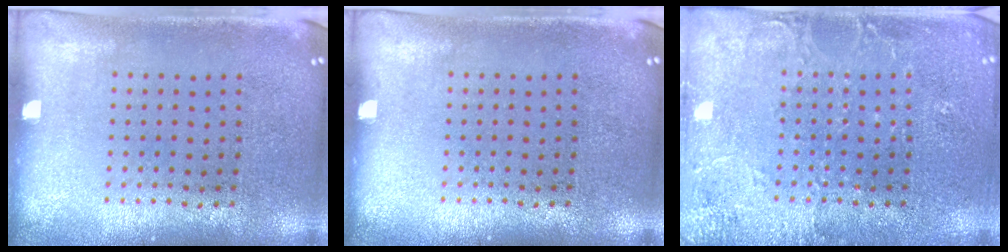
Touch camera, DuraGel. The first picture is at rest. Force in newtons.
{"total": 0.0}
{"total": 3.4, "press": 3.3, "slide": 0.4}